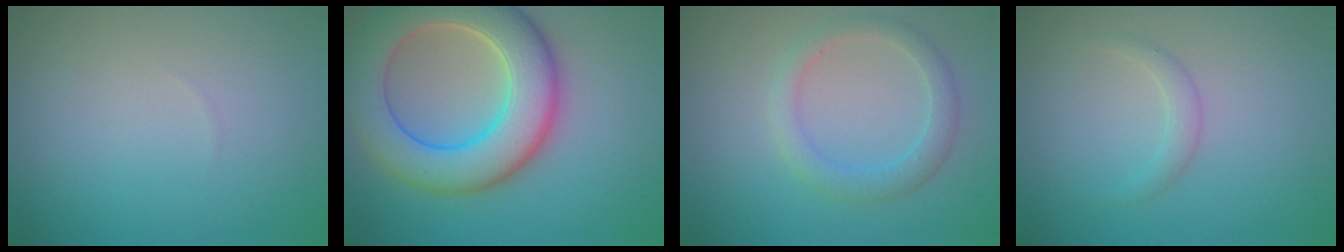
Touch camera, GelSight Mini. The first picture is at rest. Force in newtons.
{"total": 9.5, "press": 9.5, "slide": 0.7}
{"total": 2.4, "press": 2.4, "slide": 0.2}
{"total": 1.2, "press": 1.2, "slide": 0.0}